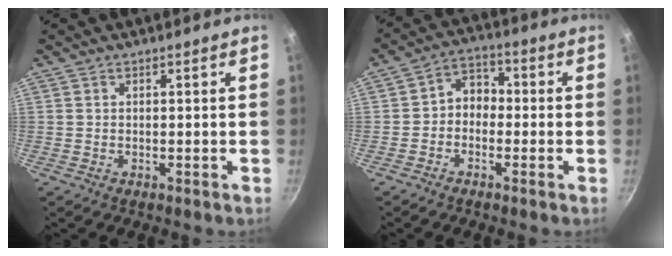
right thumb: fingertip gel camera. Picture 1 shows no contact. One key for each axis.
{"total": 5.2, "fx": -1.2, "fy": 4.1, "fz": 2.9, "tx": -0.020, "ty": 0.028, "tz": -0.035}